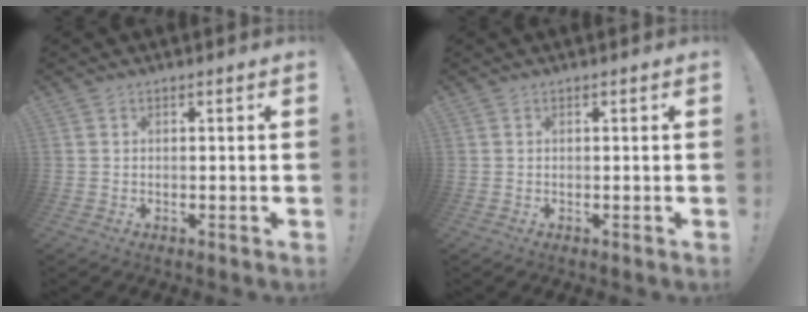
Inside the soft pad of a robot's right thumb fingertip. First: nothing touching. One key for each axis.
{"total": 0.0}